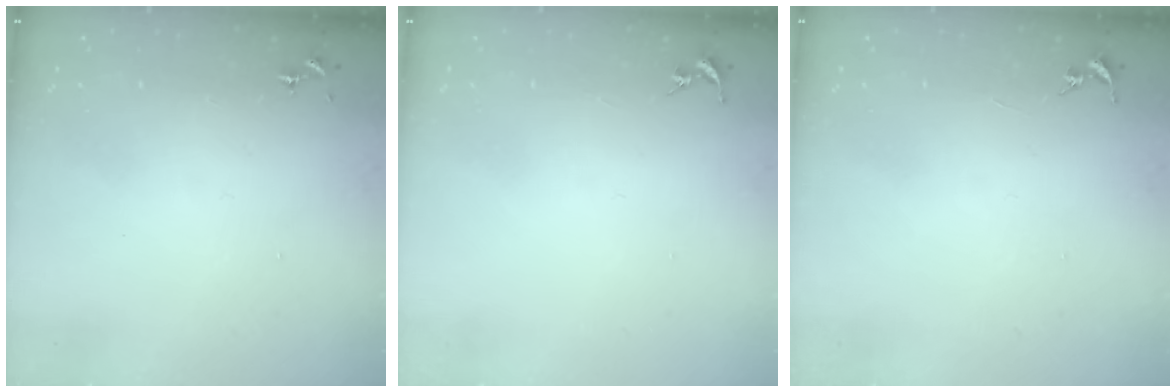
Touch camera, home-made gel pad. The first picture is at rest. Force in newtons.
{"total": 0.0}
{"total": 0.0}